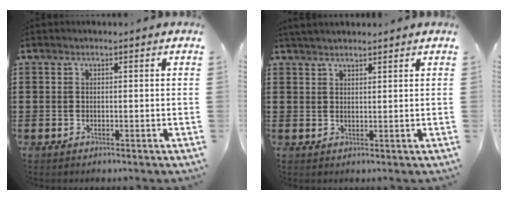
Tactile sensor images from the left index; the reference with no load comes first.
{"total": 1.9, "force": [1.9, 0.2, 0.4], "torque": [-0.013, 0.004, 0.037]}